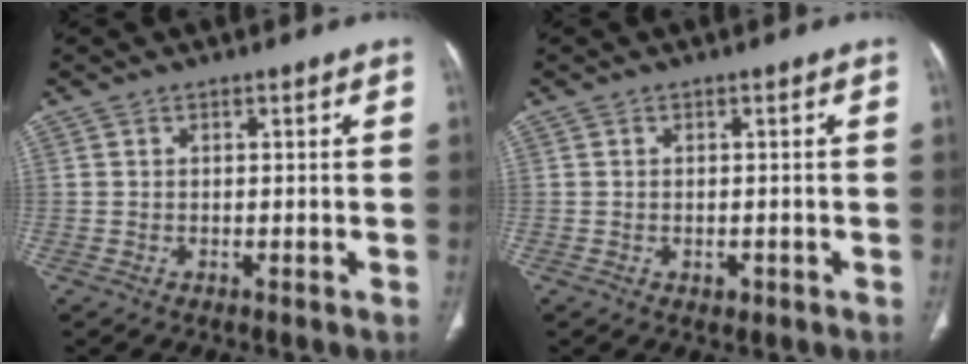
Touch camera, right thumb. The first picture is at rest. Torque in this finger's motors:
{"motor_torque": [-0.23, 0.17, -0.45, 0.32, 0.04]}